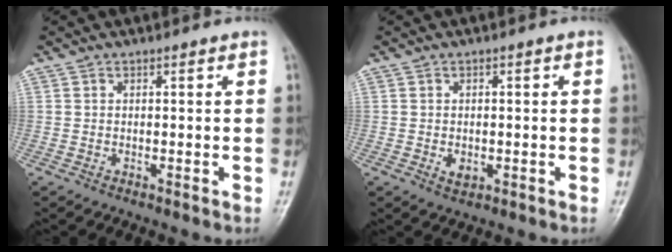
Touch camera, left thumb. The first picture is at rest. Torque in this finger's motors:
{"motor_torque": [-0.02, 0.02, 0.11, 0.00, 0.00]}